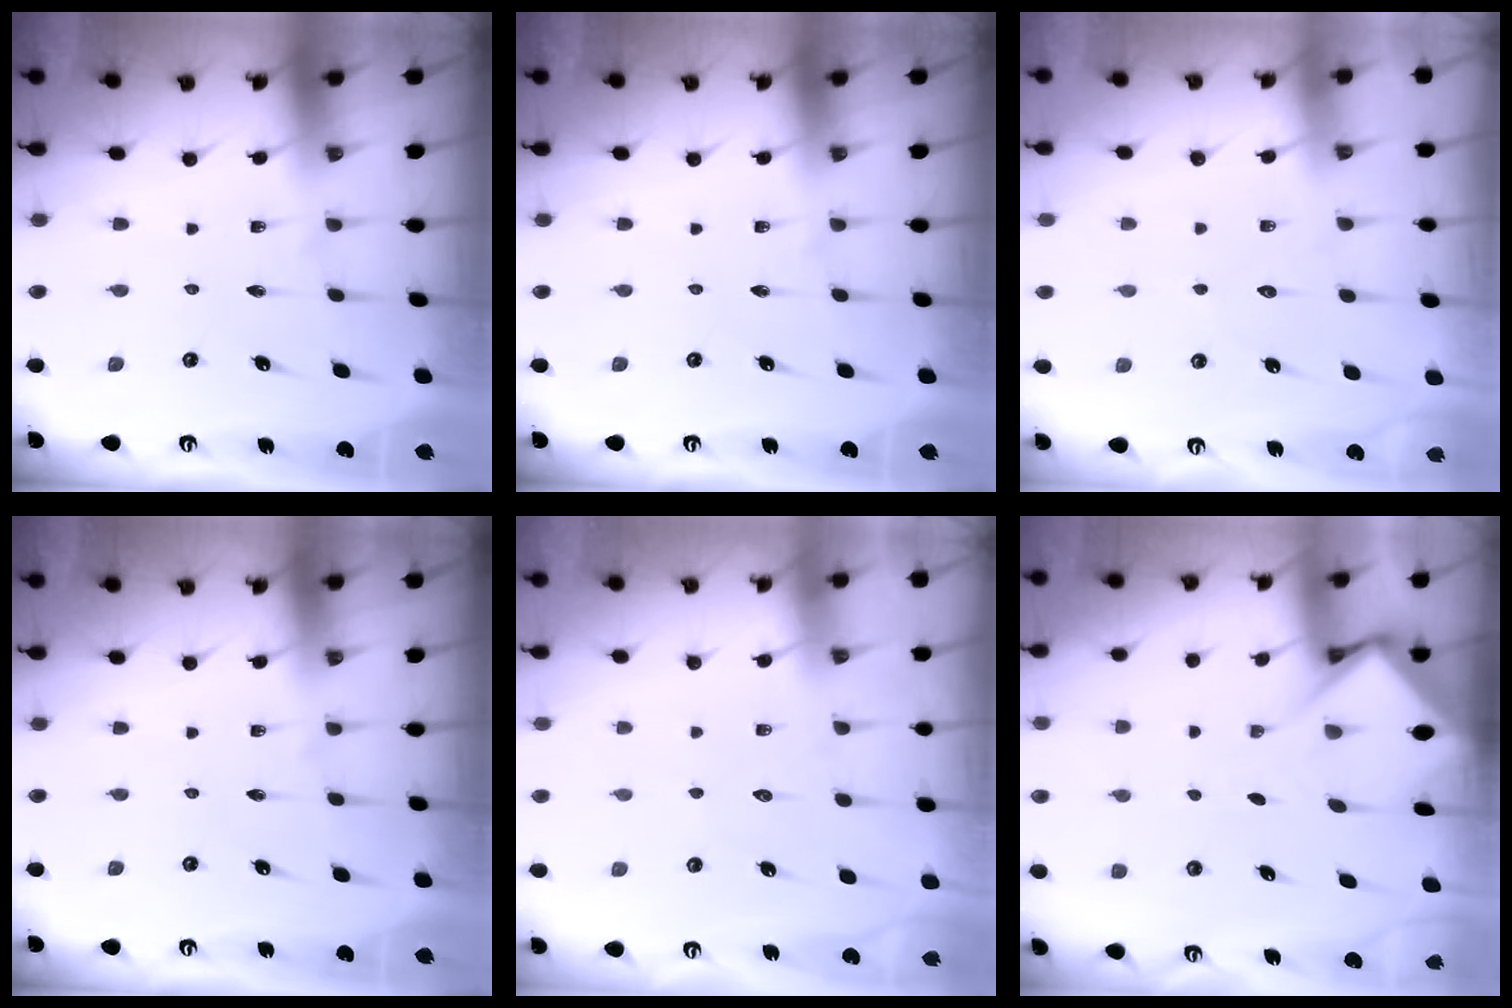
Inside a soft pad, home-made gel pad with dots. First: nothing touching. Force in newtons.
{"total": 0.0}
{"total": 4.0, "press": 3.9, "slide": 0.5}
{"total": 0.0}
{"total": 5.9, "press": 5.8, "slide": 0.7}
{"total": 6.0, "press": 5.9, "slide": 0.8}